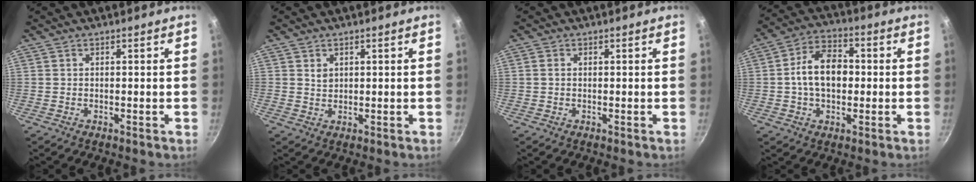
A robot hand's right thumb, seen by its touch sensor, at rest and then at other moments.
{"total": 1.6, "force": [0.7, 1.3, 0.7], "torque": [-0.008, -0.002, 0.012]}
{"total": 1.0, "force": [0.1, 0.8, 0.6], "torque": [-0.011, 0.004, 0.000]}
{"total": 11.0, "force": [0.0, 7.4, 8.1], "torque": [-0.109, 0.026, -0.012]}